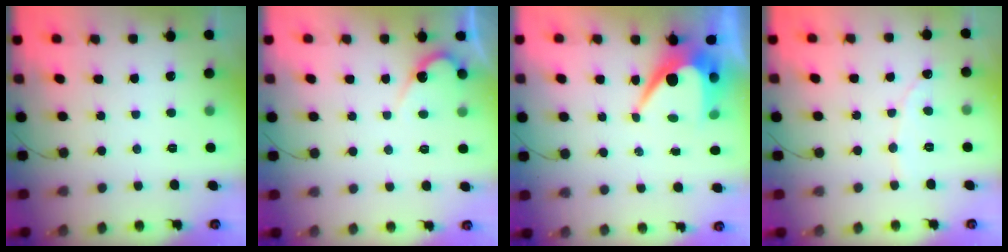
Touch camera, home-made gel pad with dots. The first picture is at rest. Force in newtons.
{"total": 5.2, "press": 5.1, "slide": 0.3}
{"total": 9.4, "press": 9.4, "slide": 0.9}
{"total": 2.5, "press": 2.5, "slide": 0.1}